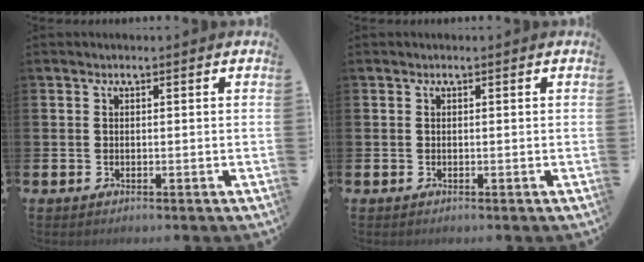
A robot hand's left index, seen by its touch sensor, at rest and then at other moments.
{"total": 0.0}